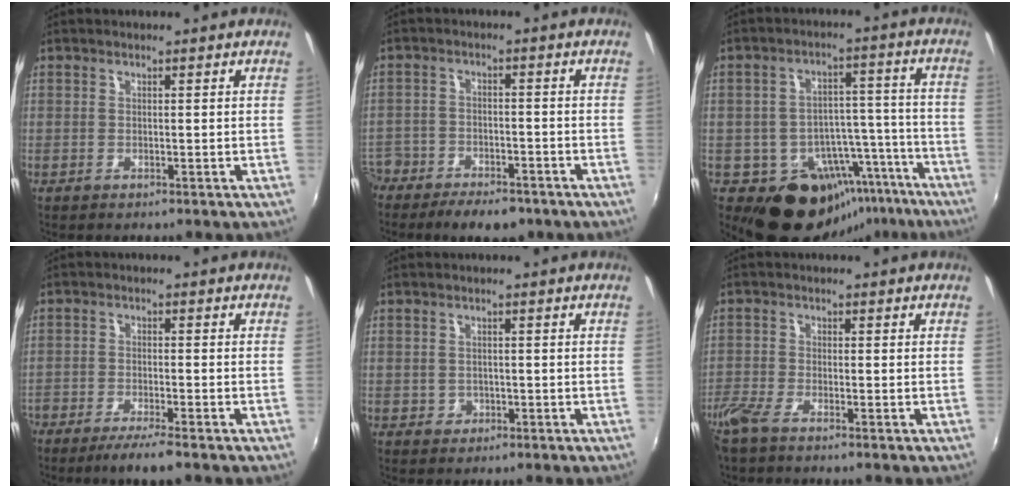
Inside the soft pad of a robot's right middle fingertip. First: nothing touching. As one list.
[{"total": 12.7, "force": [-9.0, 7.2, 5.3], "torque": [-0.149, -0.007, -0.143]}, {"total": 16.0, "force": [-11.3, 10.0, 5.1], "torque": [-0.085, 0.048, -0.134]}, {"total": 5.6, "force": [-4.6, 0.4, 3.2], "torque": [-0.080, -0.010, -0.082]}, {"total": 1.5, "force": [-0.4, 1.5, 0.3], "torque": [-0.004, -0.001, -0.003]}, {"total": 4.3, "force": [-3.5, 0.8, 2.5], "torque": [-0.067, -0.013, -0.074]}]